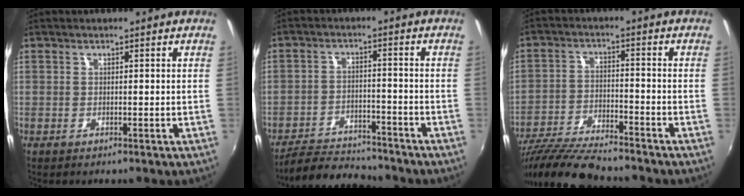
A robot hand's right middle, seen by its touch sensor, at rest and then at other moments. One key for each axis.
{"total": 10.2, "fx": -9.5, "fy": 2.5, "fz": 2.8, "tx": -0.083, "ty": 0.003, "tz": -0.149}
{"total": 13.1, "fx": -11.8, "fy": 1.5, "fz": 5.7, "tx": -0.133, "ty": -0.024, "tz": -0.217}